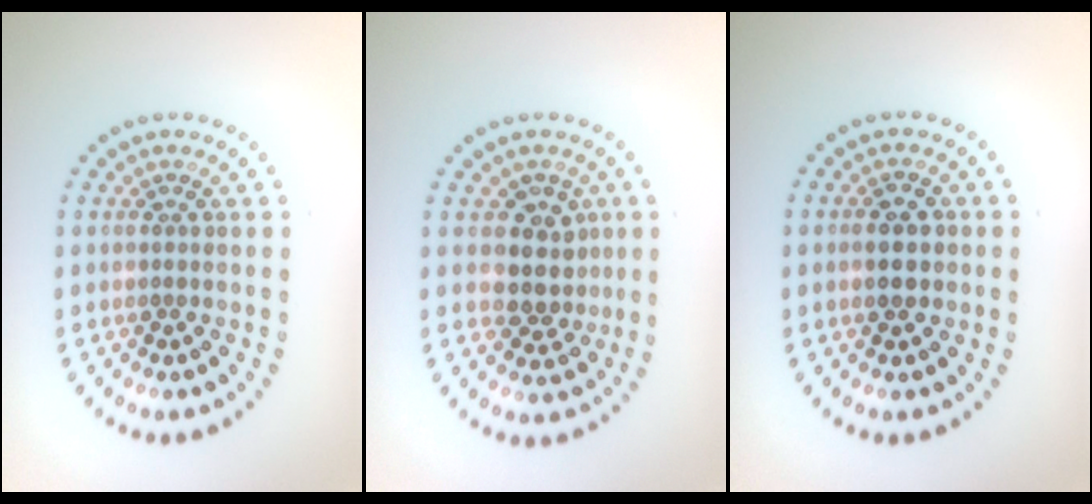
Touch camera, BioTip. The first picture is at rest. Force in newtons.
{"total": 3.5, "press": 3.0, "slide": 1.7}
{"total": 2.2, "press": 2.2, "slide": 0.1}